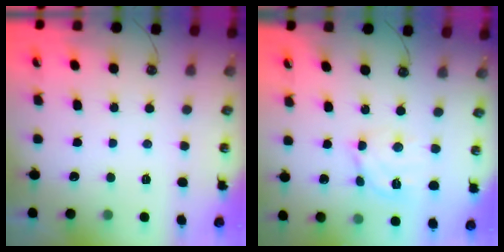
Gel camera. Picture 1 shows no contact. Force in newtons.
{"total": 11.6, "press": 11.5, "slide": 1.7}